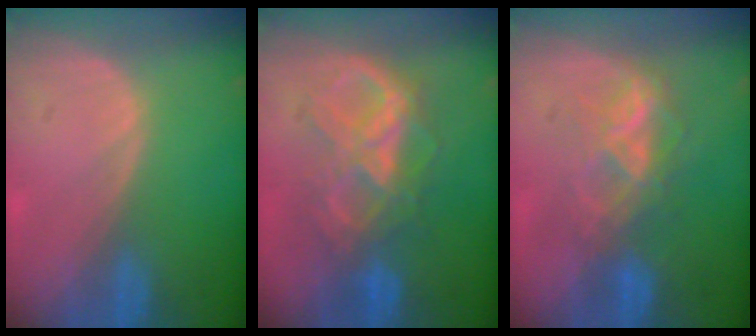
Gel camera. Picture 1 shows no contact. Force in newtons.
{"total": 7.9, "press": 7.9, "slide": 0.6}
{"total": 5.9, "press": 5.9, "slide": 0.8}